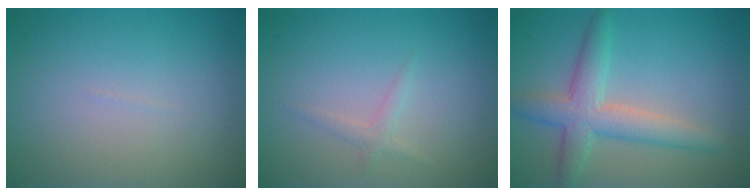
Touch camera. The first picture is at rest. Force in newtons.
{"total": 1.1, "press": 1.1, "slide": 0.0}
{"total": 4.7, "press": 4.7, "slide": 0.4}